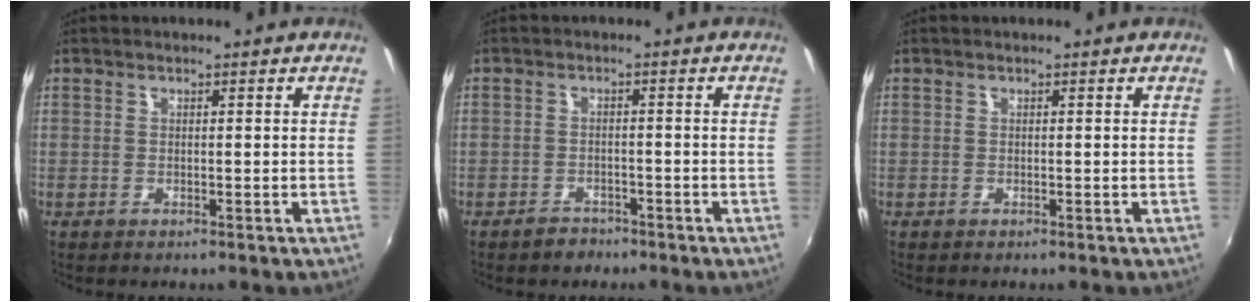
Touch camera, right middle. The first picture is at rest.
{"total": 2.9, "force": [-2.3, 1.7, 0.4], "torque": [-0.018, 0.003, -0.035]}
{"total": 0.0}